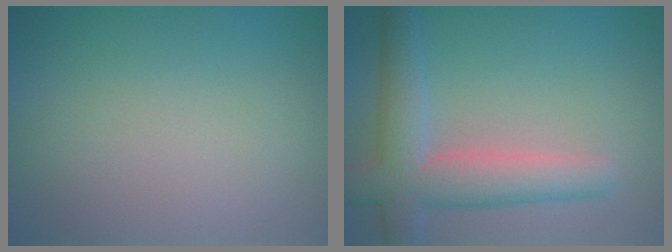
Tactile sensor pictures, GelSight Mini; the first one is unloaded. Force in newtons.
{"total": 6.1, "press": 6.1, "slide": 0.7}